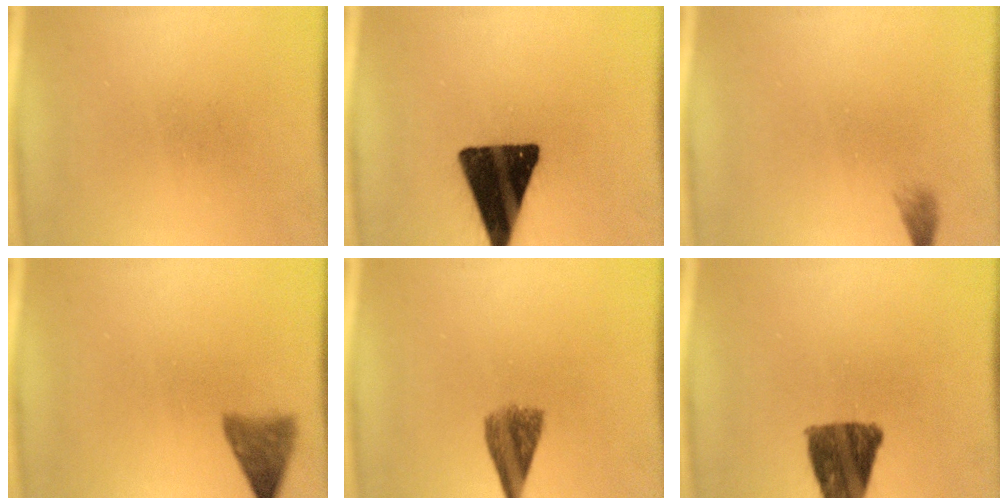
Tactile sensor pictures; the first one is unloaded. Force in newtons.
{"total": 18.4}
{"total": 1.0}
{"total": 3.6}
{"total": 5.3}
{"total": 10.9}